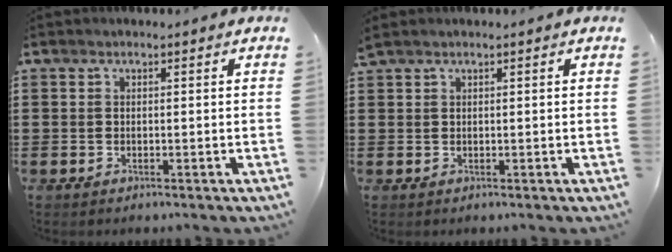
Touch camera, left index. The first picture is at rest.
{"total": 0.6, "force": [0.4, 0.0, 0.5], "torque": [-0.010, 0.000, 0.008]}